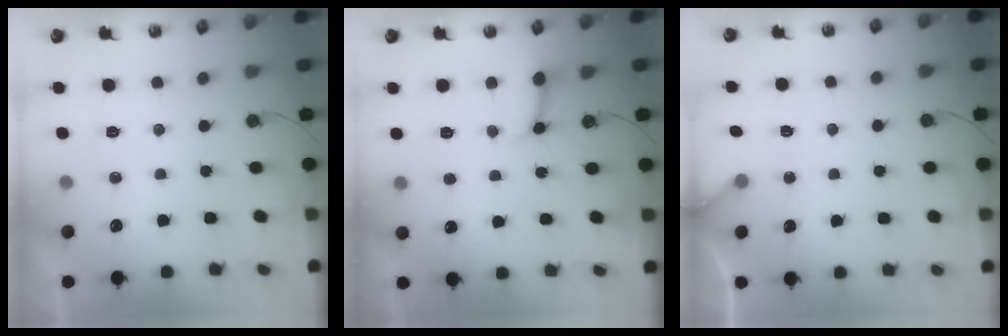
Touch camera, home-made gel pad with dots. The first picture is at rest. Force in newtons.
{"total": 6.1, "press": 6.1, "slide": 0.5}
{"total": 3.4, "press": 3.4, "slide": 0.2}